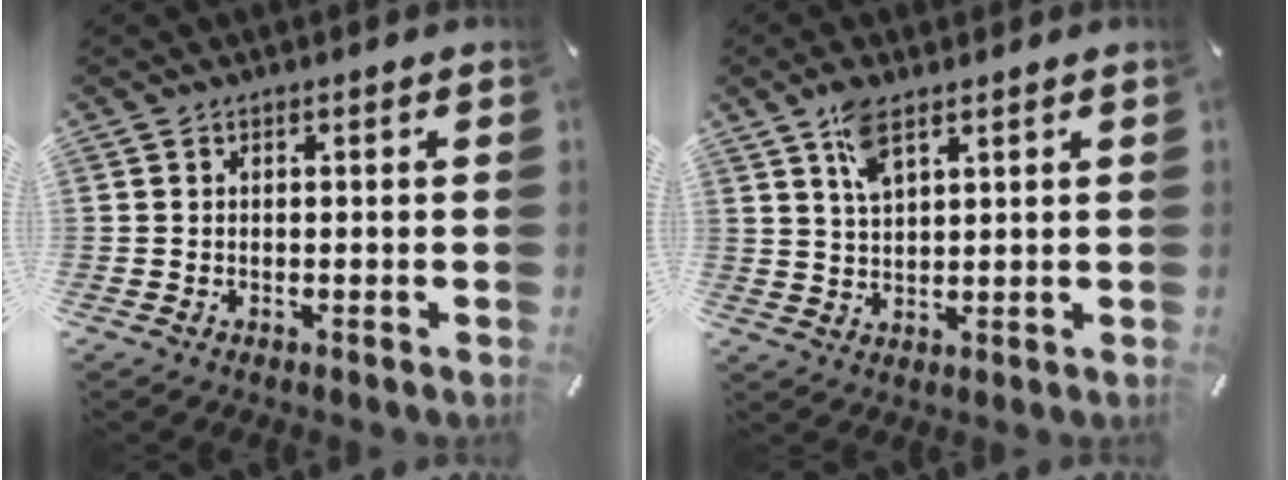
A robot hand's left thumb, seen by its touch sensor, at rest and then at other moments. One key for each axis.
{"total": 6.1, "fx": 3.7, "fy": 2.5, "fz": 4.2, "tx": -0.084, "ty": -0.001, "tz": 0.066}